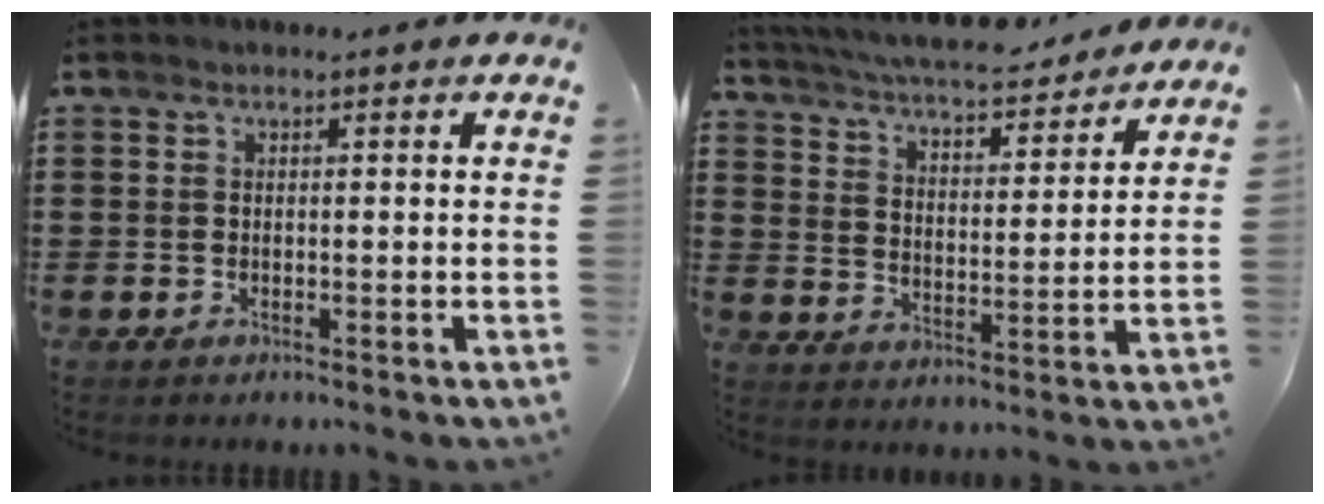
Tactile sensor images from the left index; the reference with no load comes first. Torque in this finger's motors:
{"motor_torque": [2.14, 0.00, 1.05, 0.21]}